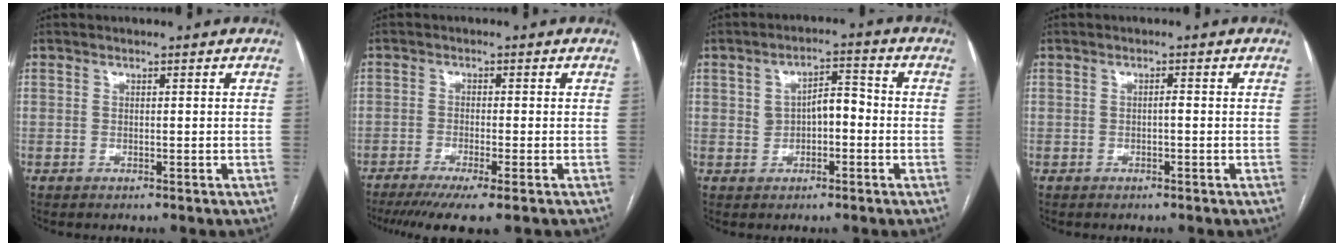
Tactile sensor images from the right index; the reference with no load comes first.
{"total": 7.9, "force": [-5.6, 0.4, 5.6], "torque": [-0.085, -0.017, -0.089]}
{"total": 4.9, "force": [-0.2, 2.7, 4.1], "torque": [-0.068, 0.025, 0.000]}
{"total": 0.7, "force": [-0.2, 0.1, 0.7], "torque": [-0.011, 0.002, -0.004]}